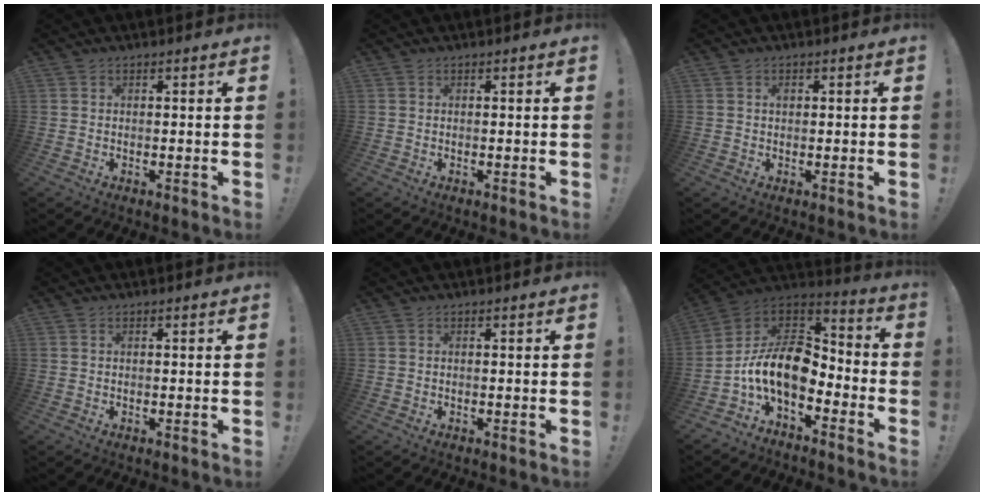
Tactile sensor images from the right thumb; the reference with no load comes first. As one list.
[{"total": 0.0}, {"total": 0.9, "force": [0.3, 0.7, 0.5], "torque": [-0.006, 0.001, 0.004]}, {"total": 0.0}, {"total": 0.0}, {"total": 15.7, "force": [-3.1, 9.7, 12.0], "torque": [-0.229, 0.012, -0.049]}]